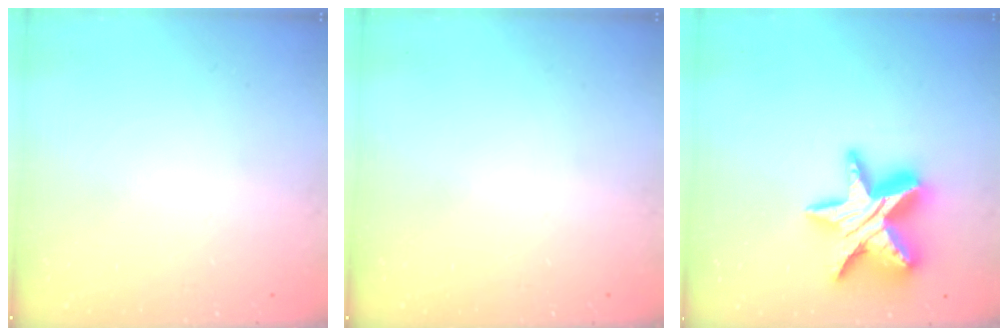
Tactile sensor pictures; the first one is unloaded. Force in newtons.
{"total": 0.0}
{"total": 18.0, "press": 18.0, "slide": 1.2}